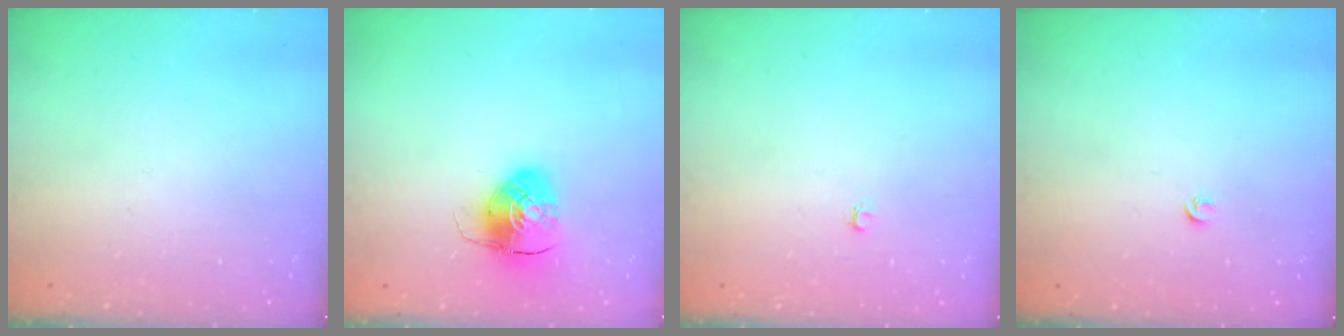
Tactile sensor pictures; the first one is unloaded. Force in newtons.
{"total": 9.1, "press": 9.1, "slide": 0.5}
{"total": 2.6, "press": 2.6, "slide": 0.3}
{"total": 3.4, "press": 3.4, "slide": 0.5}